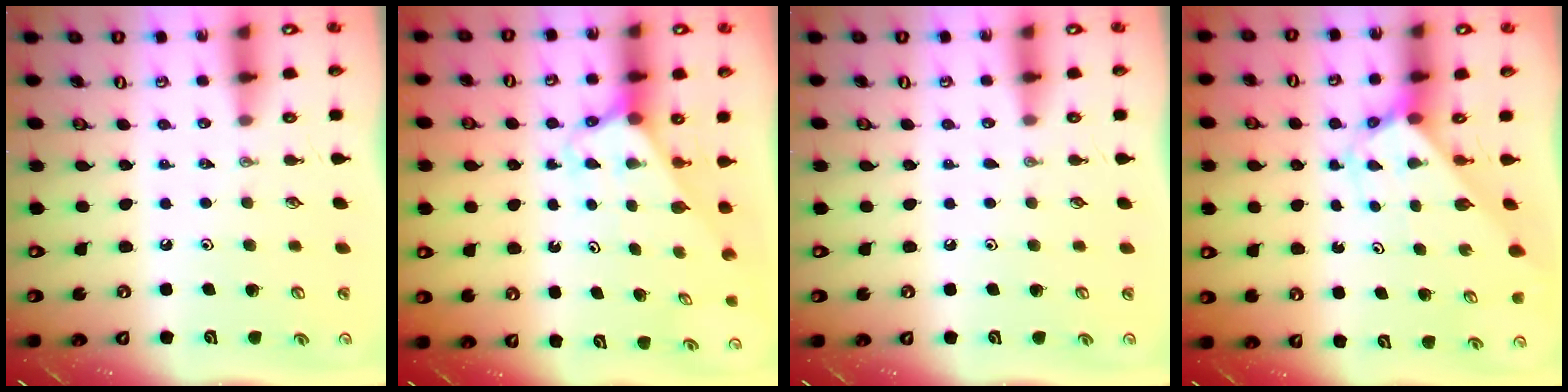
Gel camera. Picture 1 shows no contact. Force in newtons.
{"total": 2.6, "press": 2.6, "slide": 0.2}
{"total": 2.3, "press": 2.3, "slide": 0.2}
{"total": 2.6, "press": 2.6, "slide": 0.2}